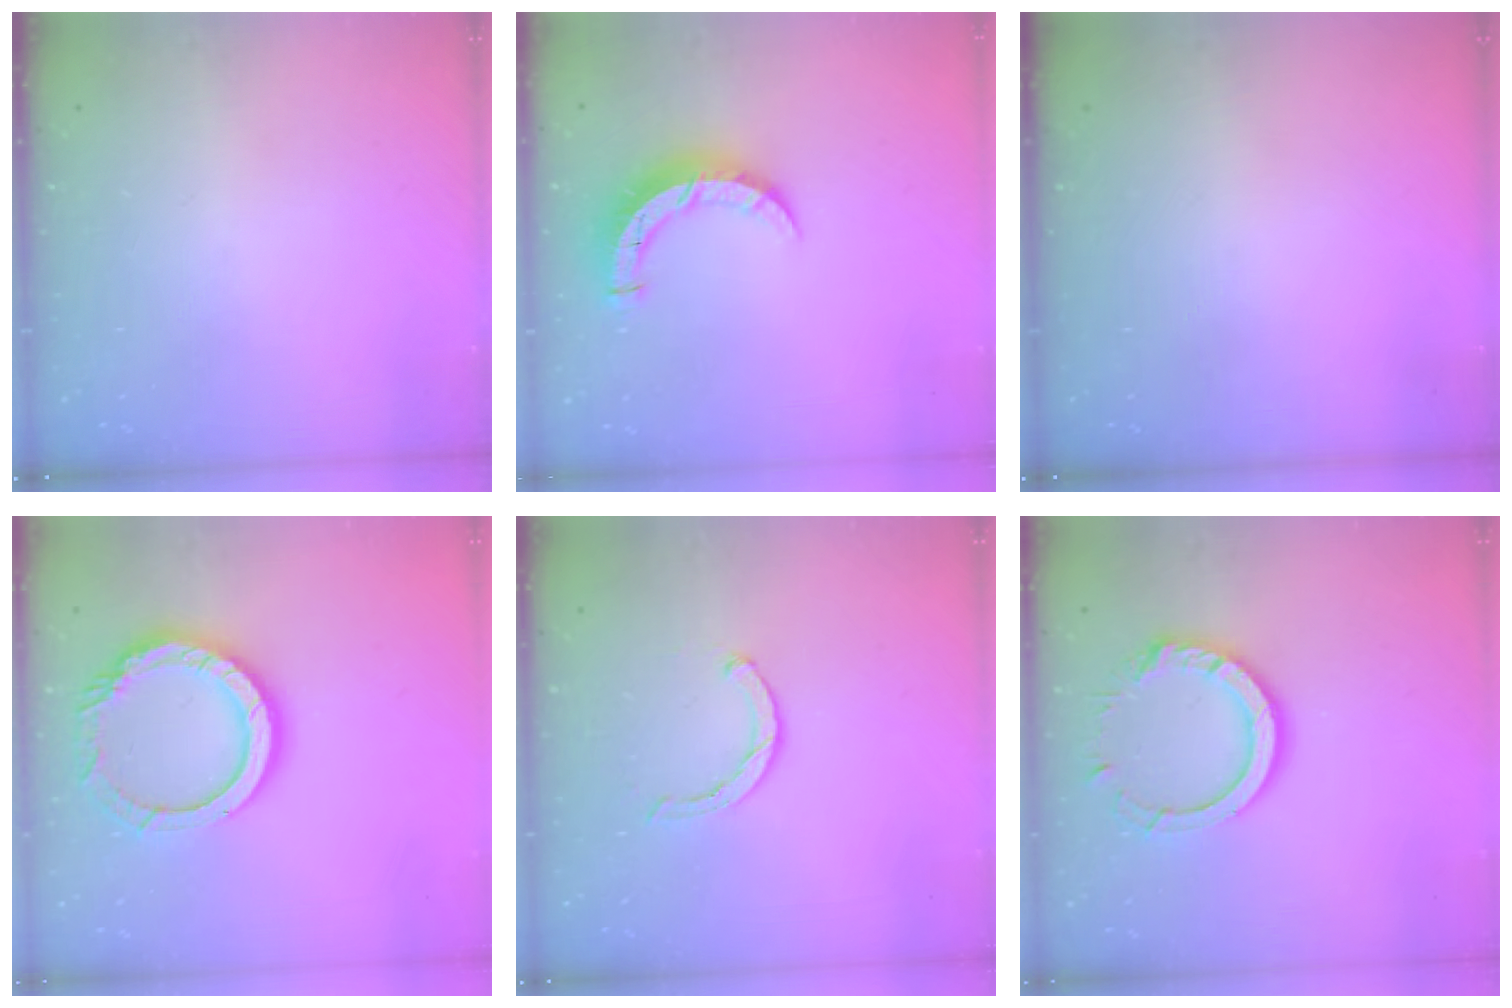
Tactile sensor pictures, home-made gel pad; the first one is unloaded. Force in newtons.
{"total": 8.2, "press": 8.2, "slide": 0.6}
{"total": 0.0}
{"total": 14.2, "press": 14.1, "slide": 1.3}
{"total": 2.5, "press": 2.5, "slide": 0.4}
{"total": 13.0, "press": 12.9, "slide": 1.2}